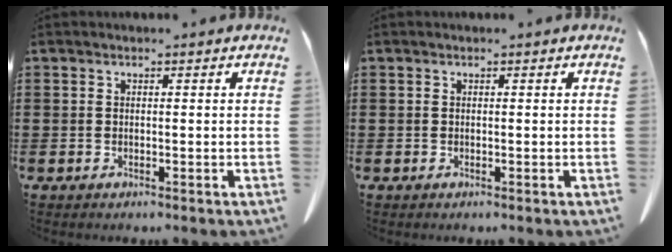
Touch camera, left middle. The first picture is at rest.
{"total": 0.0}